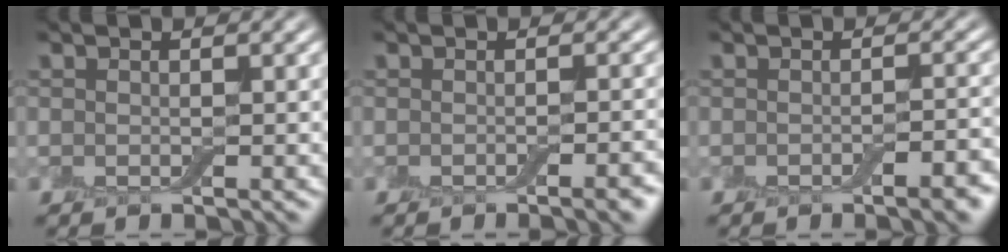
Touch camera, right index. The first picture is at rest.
{"total": 2.3, "force": [-1.2, 0.6, 1.9], "torque": [-0.016, 0.002, -0.018]}
{"total": 2.9, "force": [-1.4, 0.8, 2.4], "torque": [-0.028, 0.001, -0.020]}